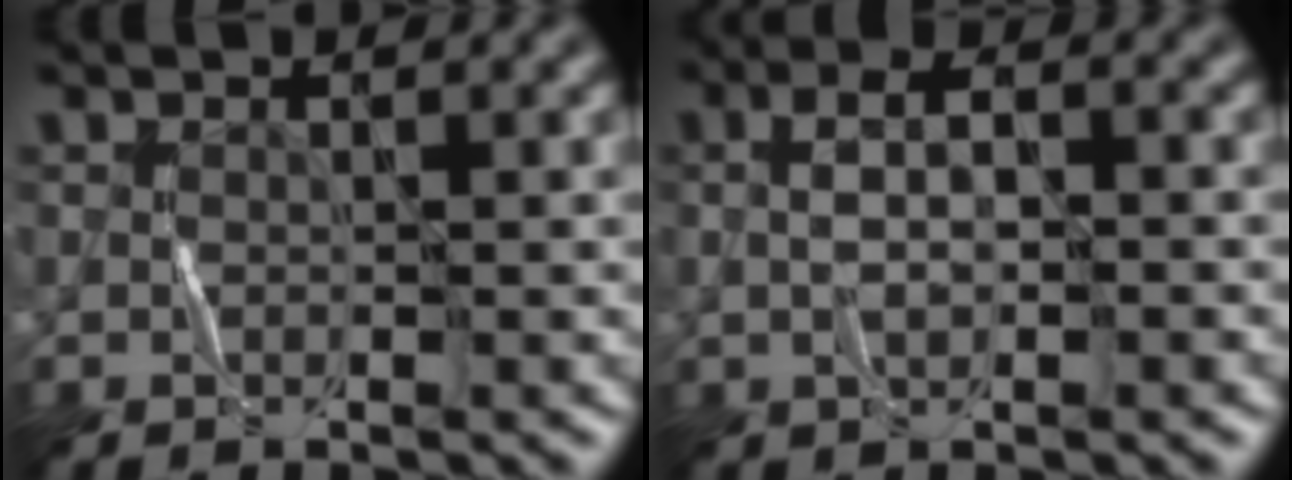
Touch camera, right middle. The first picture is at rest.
{"total": 3.3, "force": [-0.2, 1.3, 3.1], "torque": [-0.061, 0.006, -0.004]}